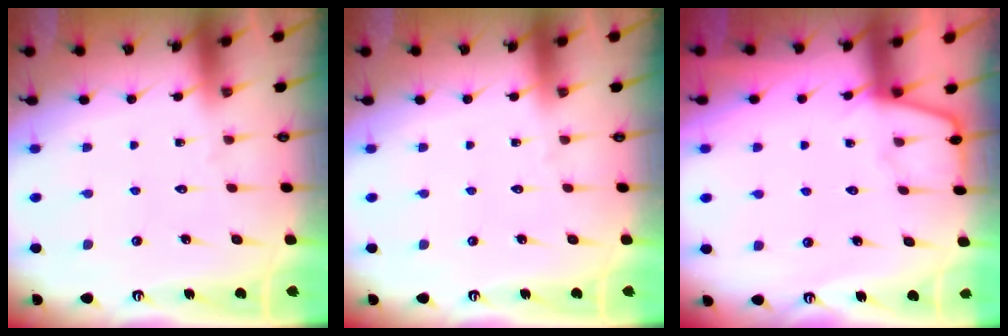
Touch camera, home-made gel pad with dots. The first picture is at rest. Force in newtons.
{"total": 0.0}
{"total": 4.4, "press": 4.4, "slide": 0.4}